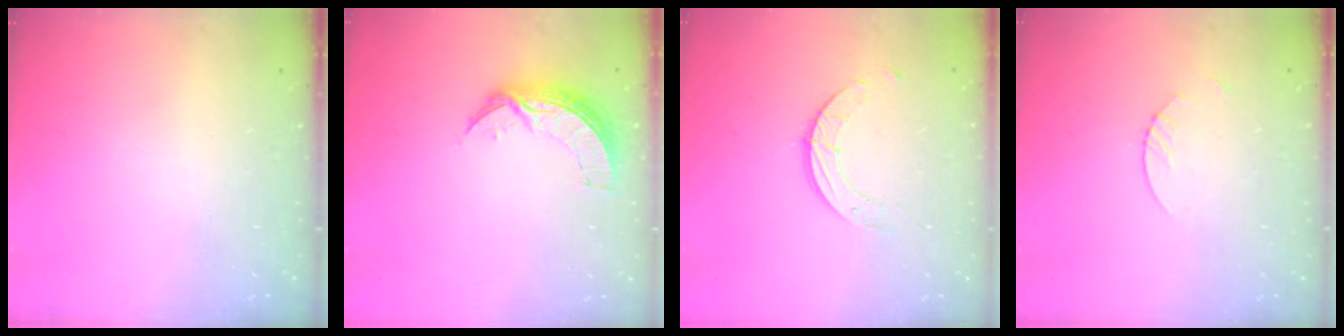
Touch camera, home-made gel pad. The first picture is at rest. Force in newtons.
{"total": 7.7, "press": 7.7, "slide": 0.7}
{"total": 4.9, "press": 4.9, "slide": 0.4}
{"total": 1.8, "press": 1.8, "slide": 0.2}